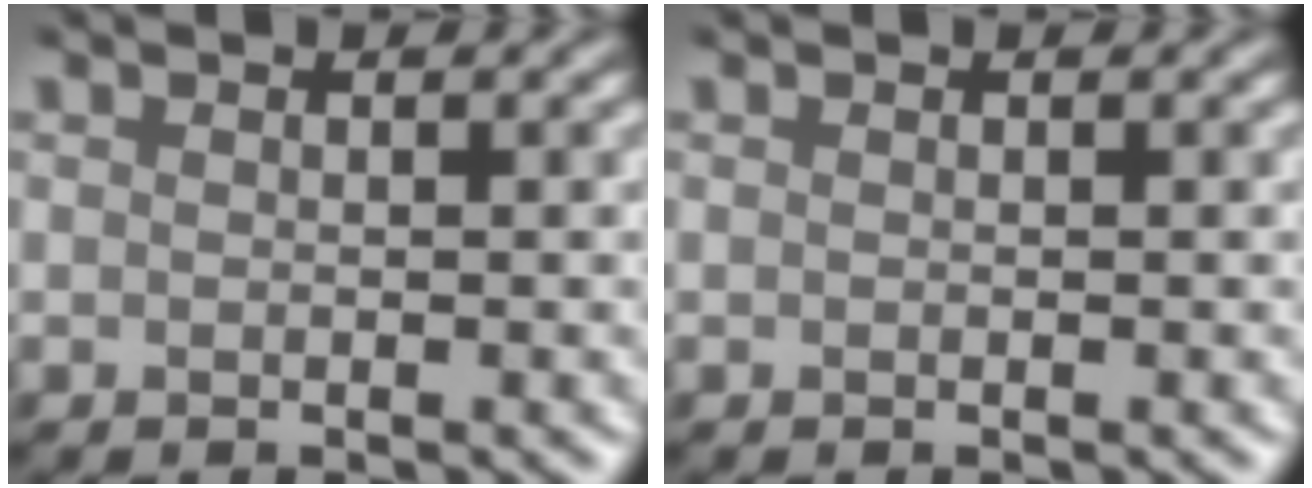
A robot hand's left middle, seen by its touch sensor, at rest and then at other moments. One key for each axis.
{"total": 0.0}